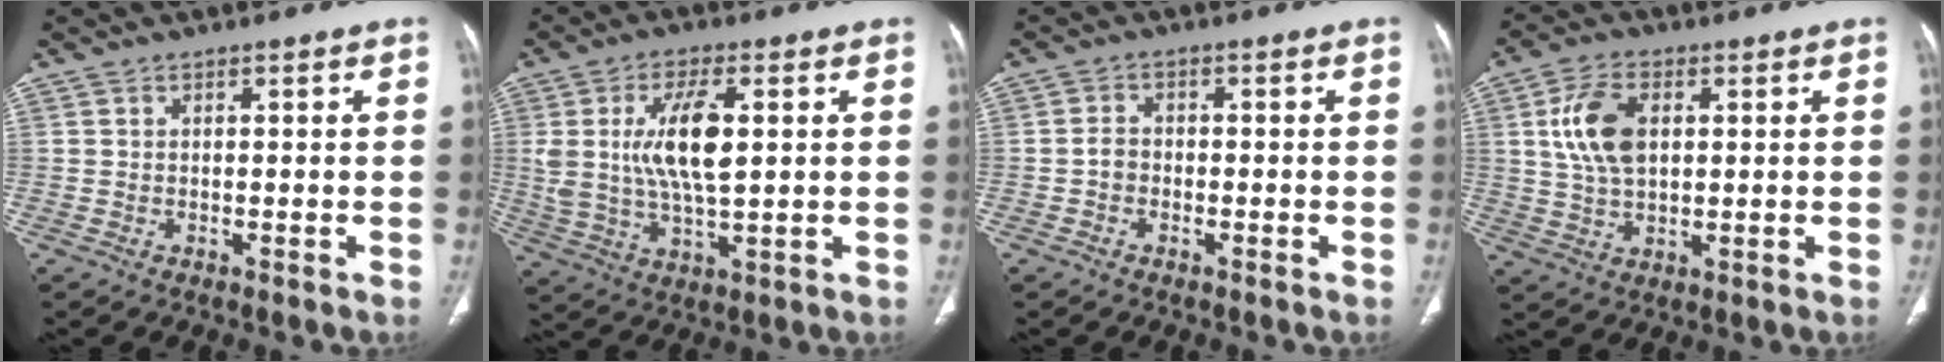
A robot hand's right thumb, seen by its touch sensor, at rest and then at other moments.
{"total": 12.3, "force": [2.4, 4.9, 11.0], "torque": [-0.213, -0.006, 0.048]}
{"total": 2.1, "force": [-0.7, 1.7, 1.1], "torque": [-0.007, 0.011, -0.016]}
{"total": 9.5, "force": [2.1, 5.6, 7.4], "torque": [-0.142, 0.001, 0.044]}